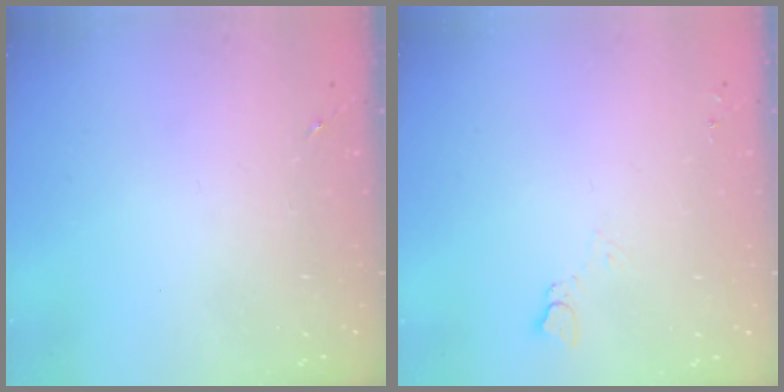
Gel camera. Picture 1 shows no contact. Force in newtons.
{"total": 3.8, "press": 3.8, "slide": 0.3}